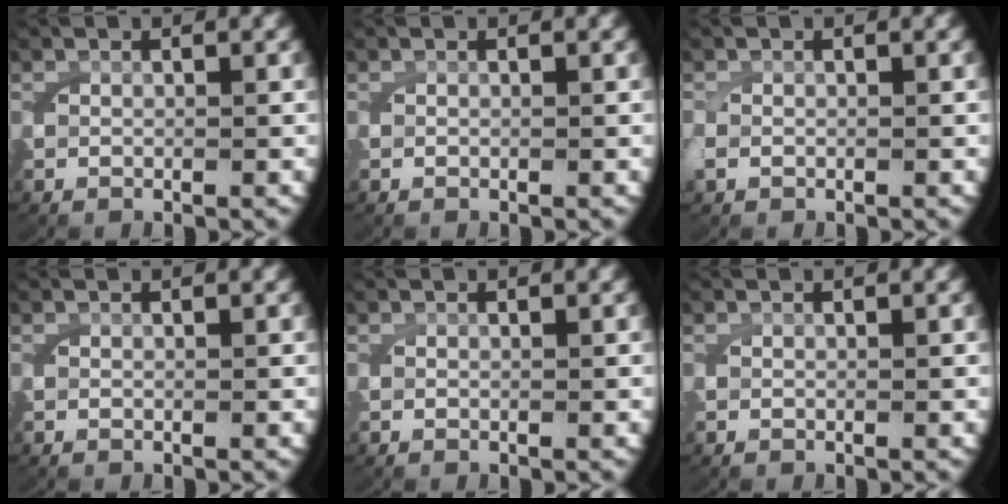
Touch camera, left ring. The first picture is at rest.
{"total": 0.0}
{"total": 0.8, "force": [-0.2, 0.7, 0.4], "torque": [-0.023, -0.005, 0.001]}
{"total": 0.0}
{"total": 0.0}
{"total": 0.0}